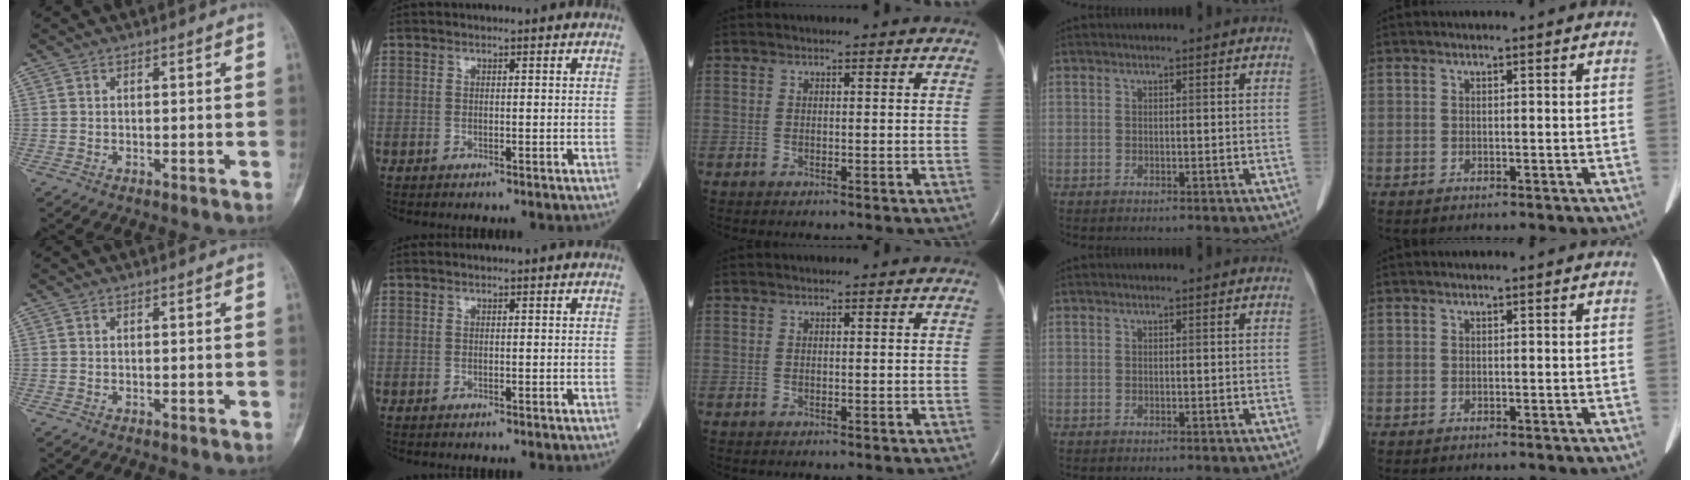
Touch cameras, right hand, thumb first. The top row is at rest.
{}